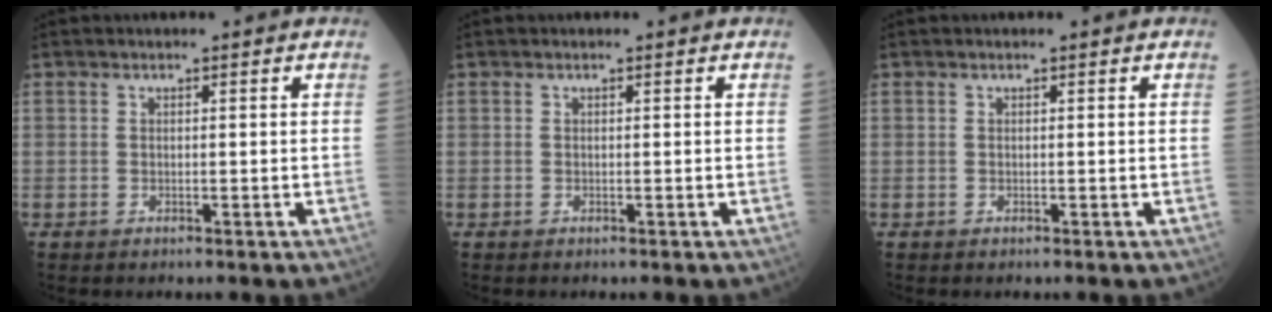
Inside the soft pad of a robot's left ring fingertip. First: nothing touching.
{"total": 0.0}
{"total": 0.0}